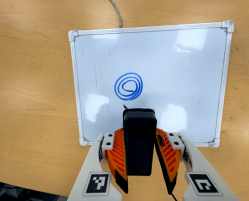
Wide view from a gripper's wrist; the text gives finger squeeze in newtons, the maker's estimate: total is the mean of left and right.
{"total": 6.5, "left": 4.9, "right": 8.1}